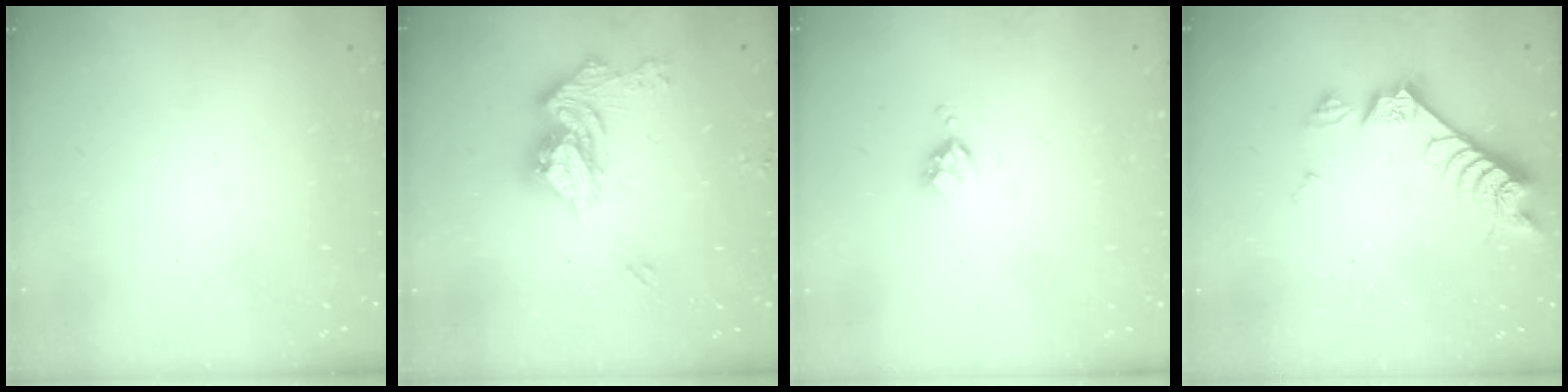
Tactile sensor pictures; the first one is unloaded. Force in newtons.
{"total": 14.1, "press": 14.1, "slide": 0.2}
{"total": 3.3, "press": 3.3, "slide": 0.4}
{"total": 8.3, "press": 8.2, "slide": 1.3}